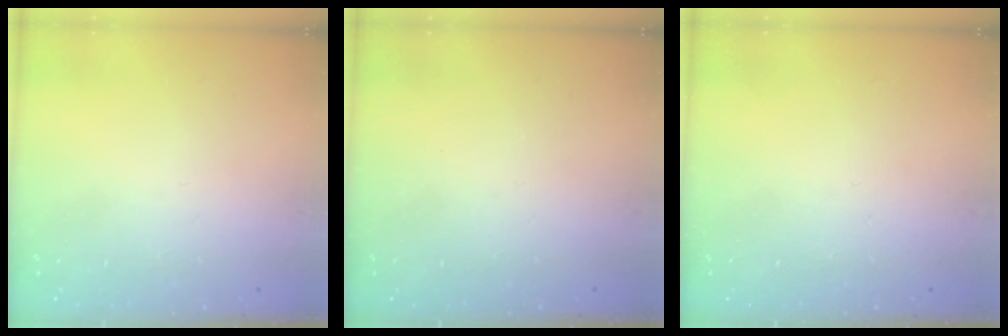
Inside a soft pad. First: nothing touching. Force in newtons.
{"total": 0.0}
{"total": 0.0}